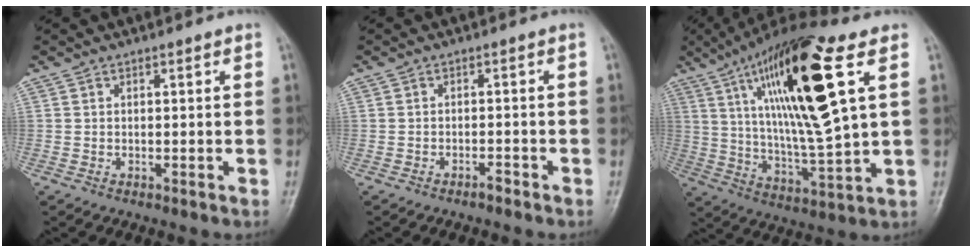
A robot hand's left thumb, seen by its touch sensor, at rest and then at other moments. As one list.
[{"total": 1.3, "force": [-1.2, 0.2, 0.4], "torque": [-0.009, 0.009, -0.019]}, {"total": 22.6, "force": [8.1, 4.4, 20.6], "torque": [-0.362, -0.024, 0.139]}]